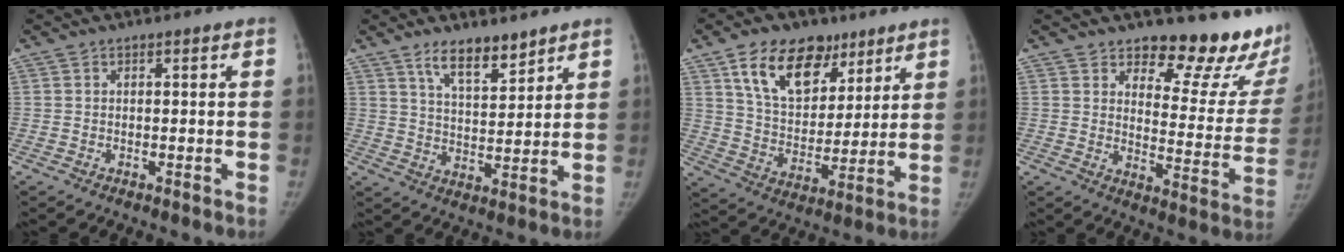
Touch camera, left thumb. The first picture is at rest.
{"total": 7.8, "force": [5.9, 2.6, 4.5], "torque": [-0.055, -0.046, 0.104]}
{"total": 16.4, "force": [9.3, 10.2, 8.8], "torque": [-0.110, -0.038, 0.166]}
{"total": 18.2, "force": [14.9, 6.5, 8.2], "torque": [-0.047, -0.137, 0.179]}